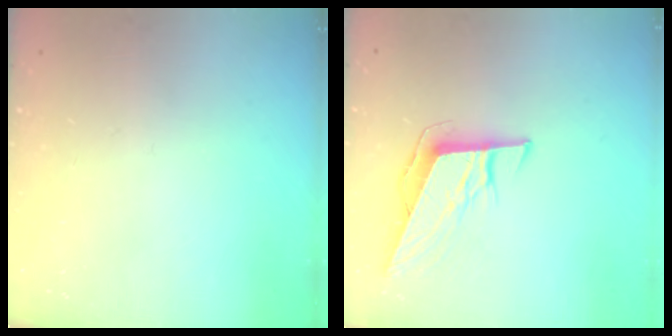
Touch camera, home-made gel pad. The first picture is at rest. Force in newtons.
{"total": 10.2, "press": 9.6, "slide": 3.5}